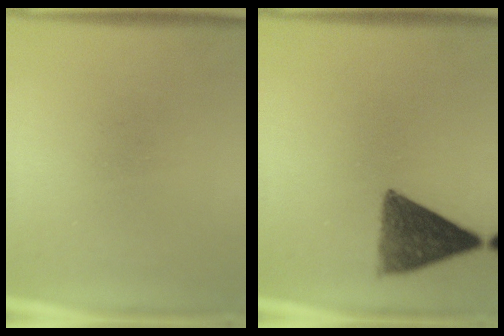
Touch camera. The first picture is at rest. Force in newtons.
{"total": 9.3}